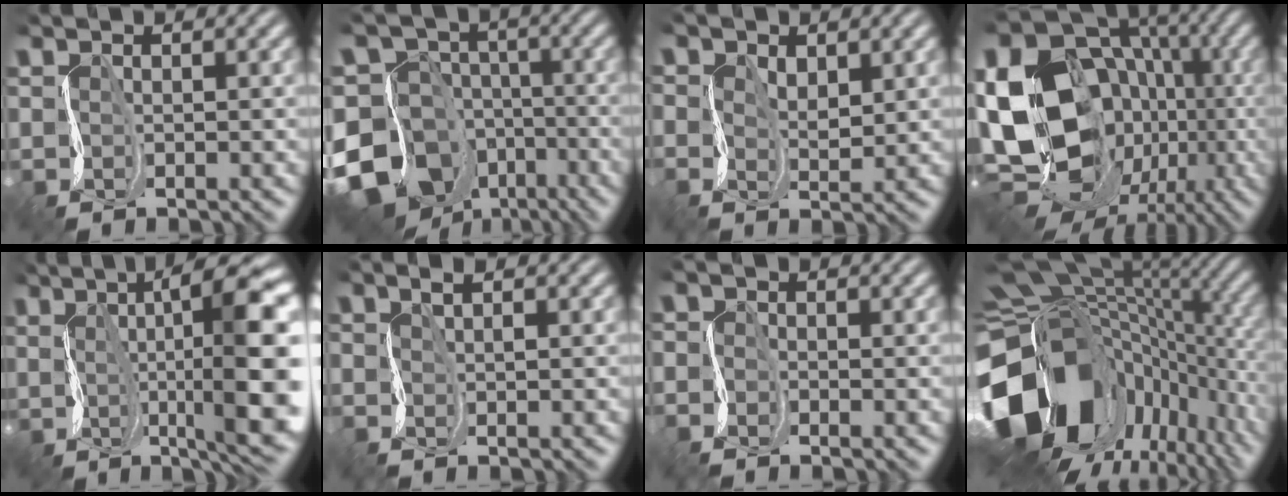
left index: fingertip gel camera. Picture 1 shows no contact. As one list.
[{"total": 16.1, "force": [-9.1, 11.8, 6.0], "torque": [-0.127, -0.033, -0.160]}, {"total": 1.2, "force": [-0.1, 0.8, 0.8], "torque": [-0.024, -0.005, 0.000]}, {"total": 20.9, "force": [-2.1, 17.3, 11.5], "torque": [-0.231, -0.036, -0.056]}, {"total": 14.2, "force": [1.3, 3.2, 13.8], "torque": [-0.186, 0.007, 0.033]}, {"total": 0.8, "force": [-0.3, -0.3, 0.6], "torque": [-0.017, 0.006, -0.006]}, {"total": 1.9, "force": [-1.9, 0.2, -0.2], "torque": [-0.001, -0.005, -0.039]}, {"total": 17.5, "force": [-5.7, 11.9, 11.5], "torque": [-0.235, -0.032, -0.076]}]